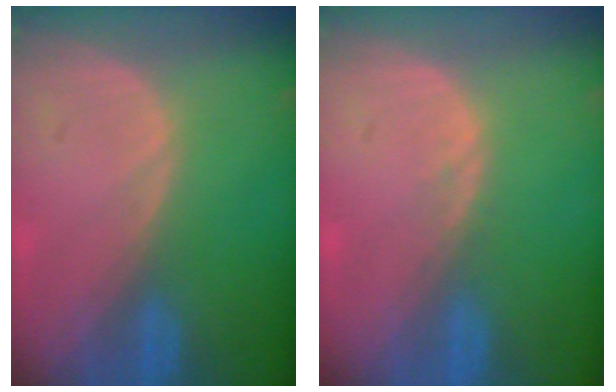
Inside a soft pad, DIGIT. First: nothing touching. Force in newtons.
{"total": 0.6, "press": 0.6, "slide": 0.1}